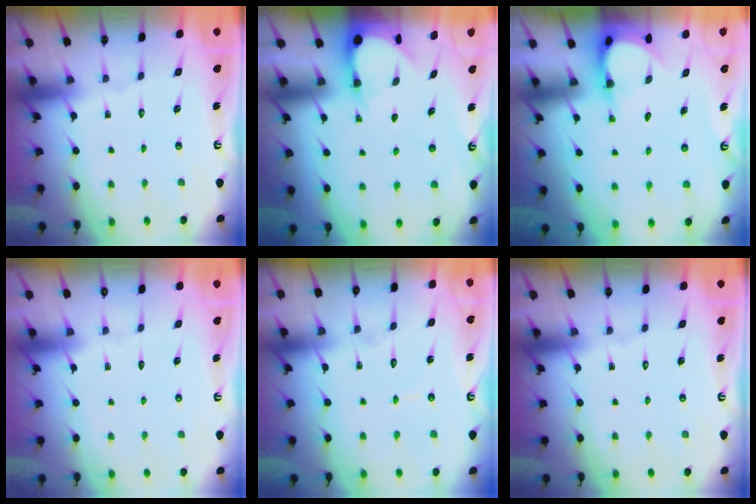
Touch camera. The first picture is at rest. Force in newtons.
{"total": 3.5, "press": 3.5, "slide": 0.5}
{"total": 4.0, "press": 4.0, "slide": 0.2}
{"total": 0.0}
{"total": 3.7, "press": 3.7, "slide": 0.3}
{"total": 0.0}